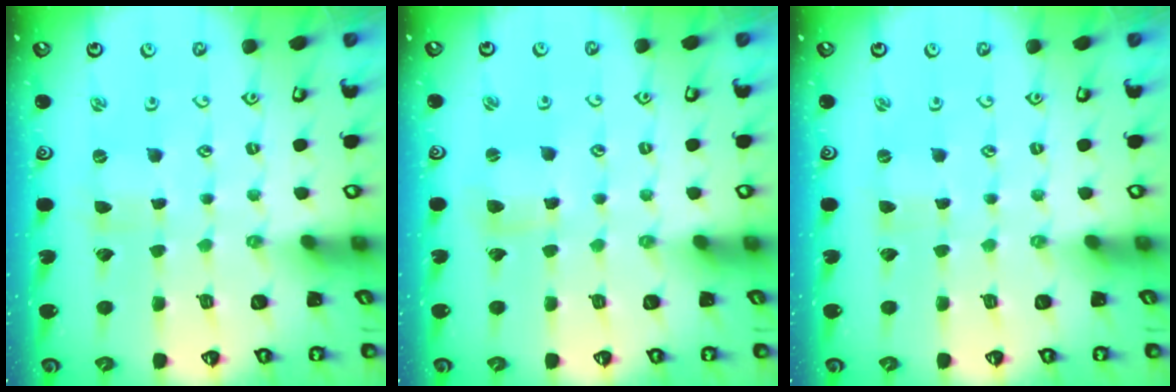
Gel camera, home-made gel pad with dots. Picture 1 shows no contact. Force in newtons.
{"total": 3.1, "press": 3.1, "slide": 0.2}
{"total": 0.0}